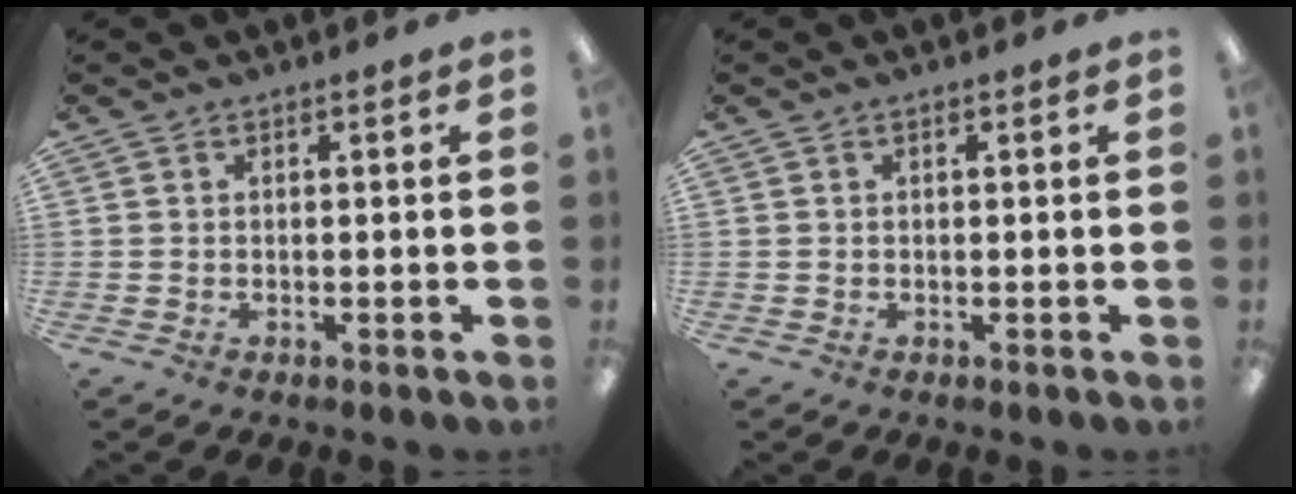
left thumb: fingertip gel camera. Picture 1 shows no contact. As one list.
[{"total": 0.0}]